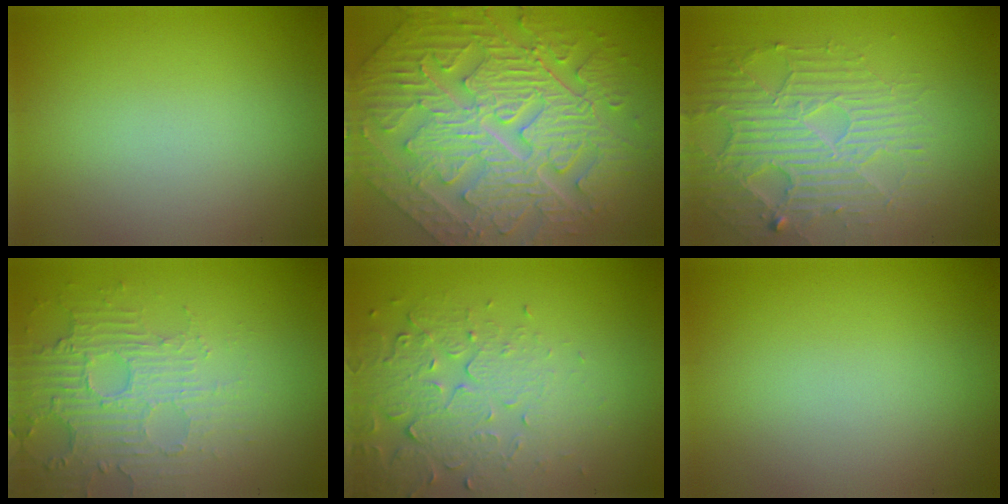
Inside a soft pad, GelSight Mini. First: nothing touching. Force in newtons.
{"total": 11.7, "press": 7.9, "slide": 8.6}
{"total": 4.9, "press": 4.2, "slide": 2.5}
{"total": 4.6, "press": 3.4, "slide": 3.2}
{"total": 5.2, "press": 3.8, "slide": 3.5}
{"total": 0.0}